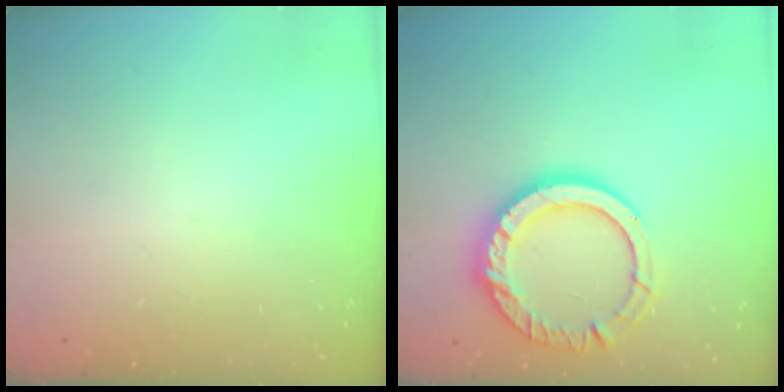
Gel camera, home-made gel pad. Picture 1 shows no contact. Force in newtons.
{"total": 16.7, "press": 16.7, "slide": 1.4}